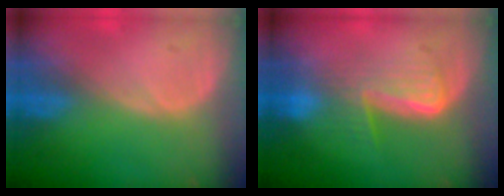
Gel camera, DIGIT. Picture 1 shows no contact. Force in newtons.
{"total": 6.6, "press": 6.3, "slide": 1.9}